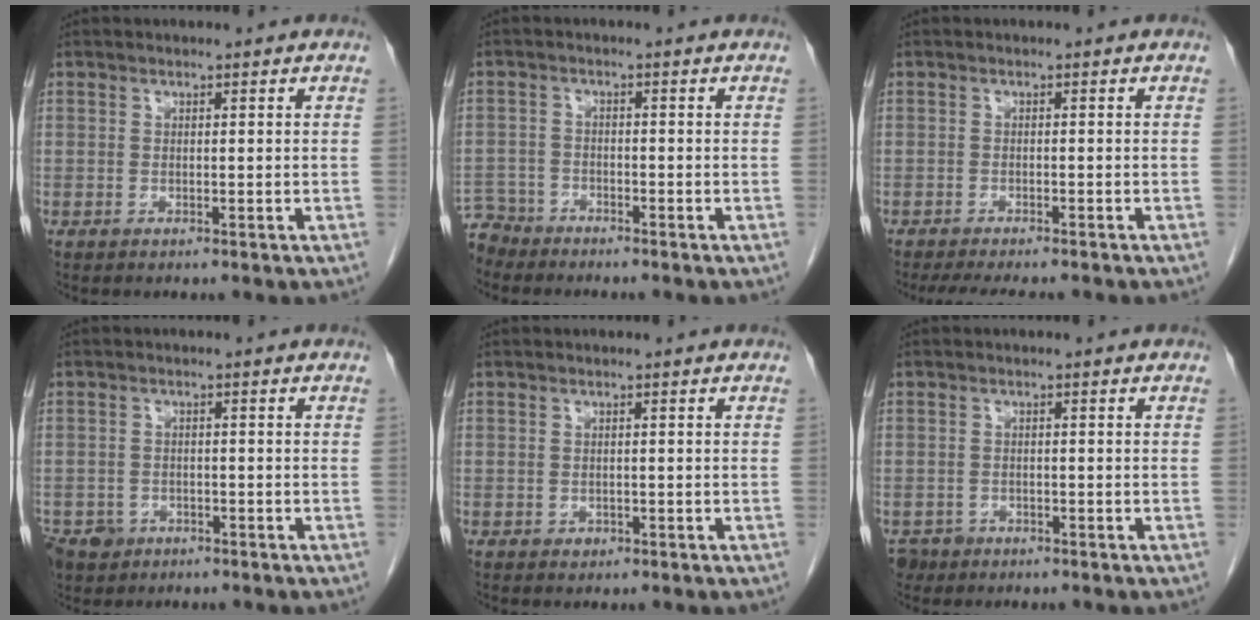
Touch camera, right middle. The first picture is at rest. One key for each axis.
{"total": 4.6, "fx": -4.3, "fy": 1.4, "fz": -0.8, "tx": 0.016, "ty": -0.008, "tz": -0.083}
{"total": 8.2, "fx": -7.0, "fy": 1.6, "fz": 3.8, "tx": -0.052, "ty": -0.010, "tz": -0.099}
{"total": 5.6, "fx": -3.5, "fy": 4.3, "fz": 1.3, "tx": -0.027, "ty": 0.003, "tz": -0.053}
{"total": 0.5, "fx": -0.3, "fy": 0.4, "fz": 0.1, "tx": -0.003, "ty": 0.001, "tz": -0.003}
{"total": 2.6, "fx": -1.8, "fy": 1.8, "fz": 0.0, "tx": -0.005, "ty": 0.004, "tz": -0.030}